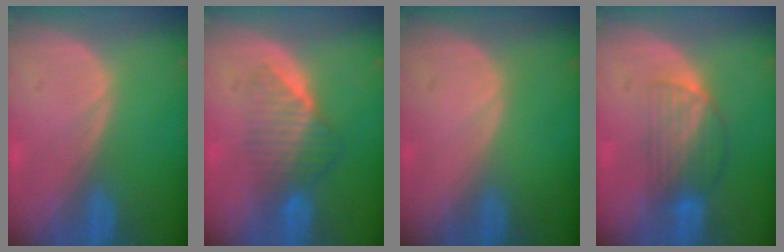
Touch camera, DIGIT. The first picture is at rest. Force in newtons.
{"total": 6.6, "press": 5.8, "slide": 3.2}
{"total": 0.0}
{"total": 6.5, "press": 5.5, "slide": 3.5}